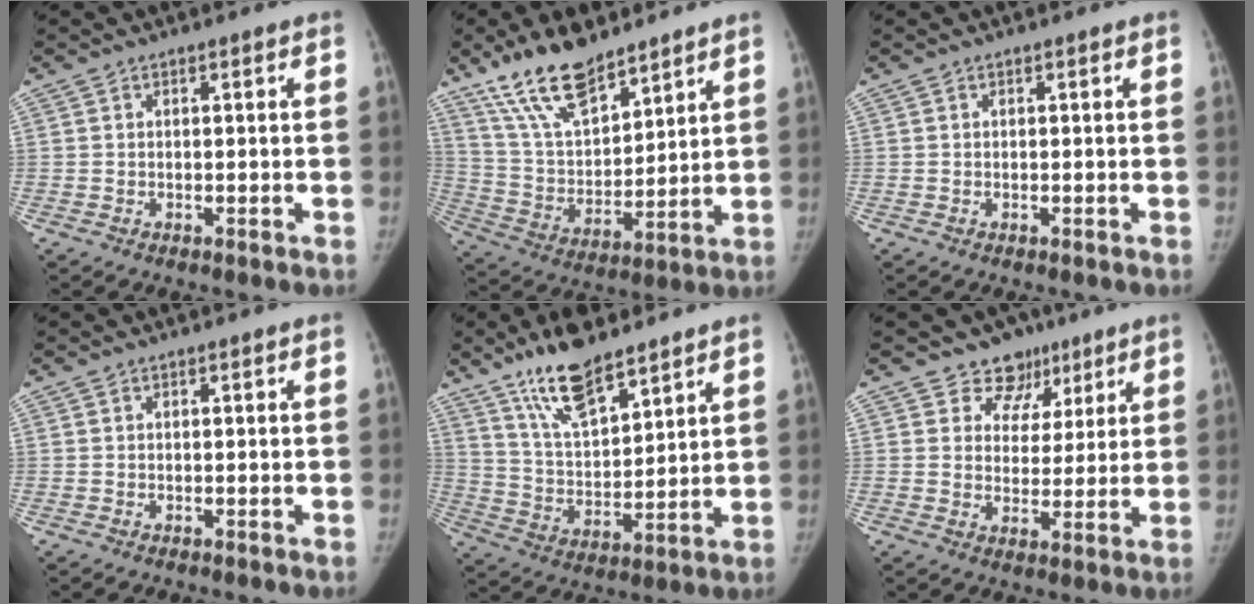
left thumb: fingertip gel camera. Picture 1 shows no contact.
{"total": 16.3, "force": [12.2, 6.2, 9.0], "torque": [-0.132, -0.061, 0.235]}
{"total": 0.0}
{"total": 0.0}
{"total": 14.3, "force": [10.4, 4.8, 8.6], "torque": [-0.128, -0.059, 0.197]}
{"total": 7.6, "force": [5.1, 5.6, 0.3], "torque": [0.039, -0.029, 0.076]}